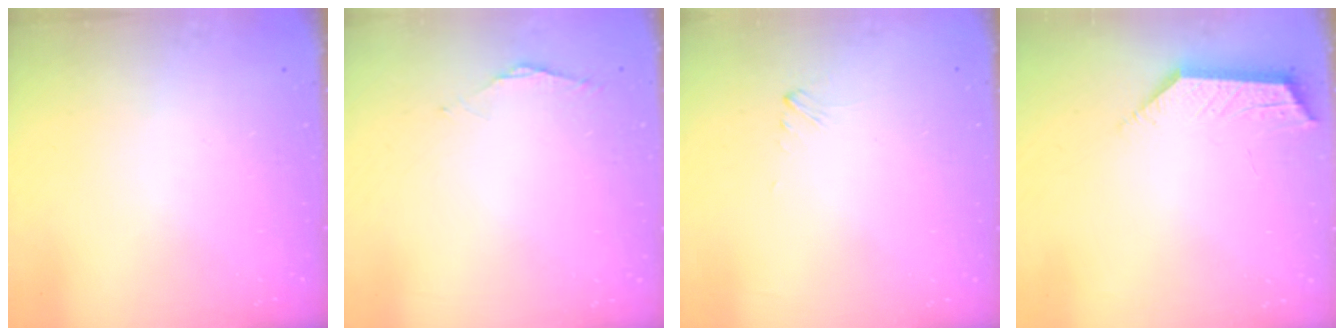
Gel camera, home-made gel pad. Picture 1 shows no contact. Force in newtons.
{"total": 1.3, "press": 1.3, "slide": 0.3}
{"total": 1.5, "press": 1.5, "slide": 0.2}
{"total": 2.2, "press": 2.2, "slide": 0.5}